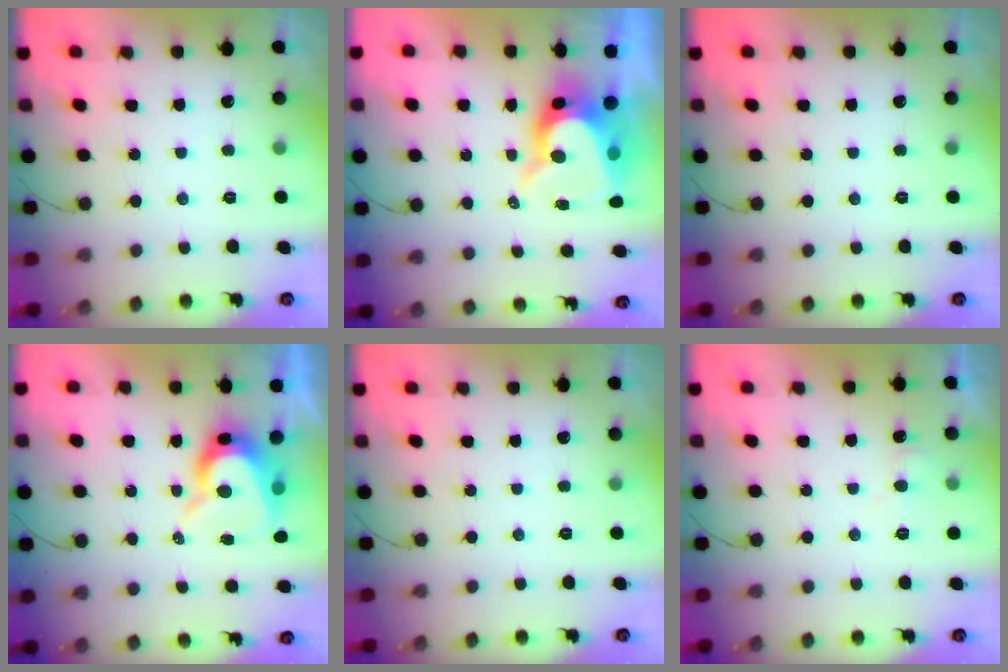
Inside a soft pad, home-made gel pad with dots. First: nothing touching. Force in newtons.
{"total": 10.6, "press": 10.6, "slide": 0.8}
{"total": 0.0}
{"total": 9.3, "press": 9.2, "slide": 0.7}
{"total": 0.0}
{"total": 3.5, "press": 3.5, "slide": 0.3}